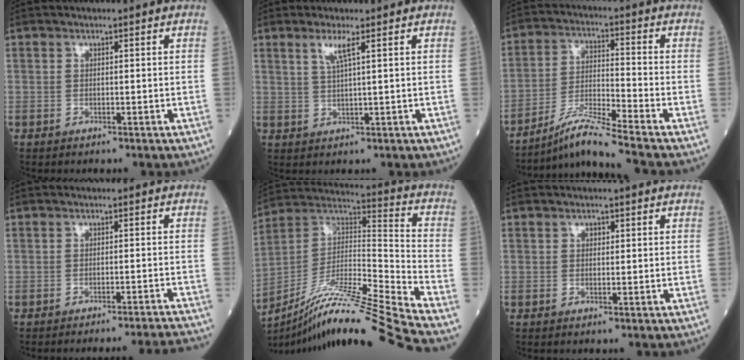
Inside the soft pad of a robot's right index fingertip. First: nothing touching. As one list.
[{"total": 3.0, "force": [1.5, -0.4, 2.5], "torque": [-0.057, -0.001, 0.031]}, {"total": 8.6, "force": [-7.3, -2.2, 4.1], "torque": [-0.087, -0.020, -0.134]}, {"total": 9.9, "force": [-9.4, -2.5, 1.5], "torque": [0.006, -0.019, -0.113]}, {"total": 23.8, "force": [-19.8, -2.7, 13.0], "torque": [-0.221, -0.019, -0.345]}, {"total": 0.8, "force": [0.2, 0.6, 0.5], "torque": [-0.007, 0.001, 0.003]}]